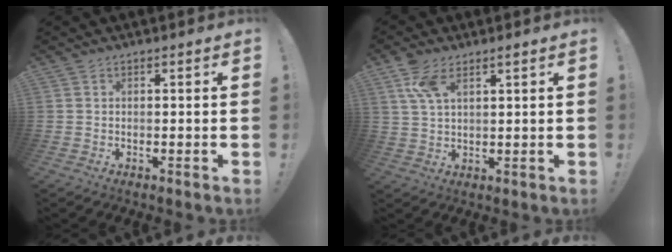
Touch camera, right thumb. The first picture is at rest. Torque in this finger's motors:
{"motor_torque": [0.05, 0.09, 0.16, 0.09, 0.15]}